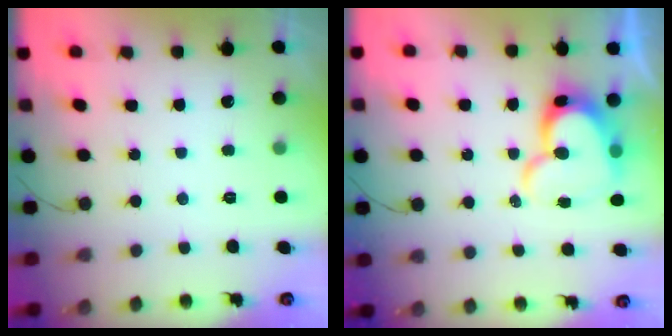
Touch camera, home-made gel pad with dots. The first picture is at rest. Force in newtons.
{"total": 14.8, "press": 14.7, "slide": 1.4}